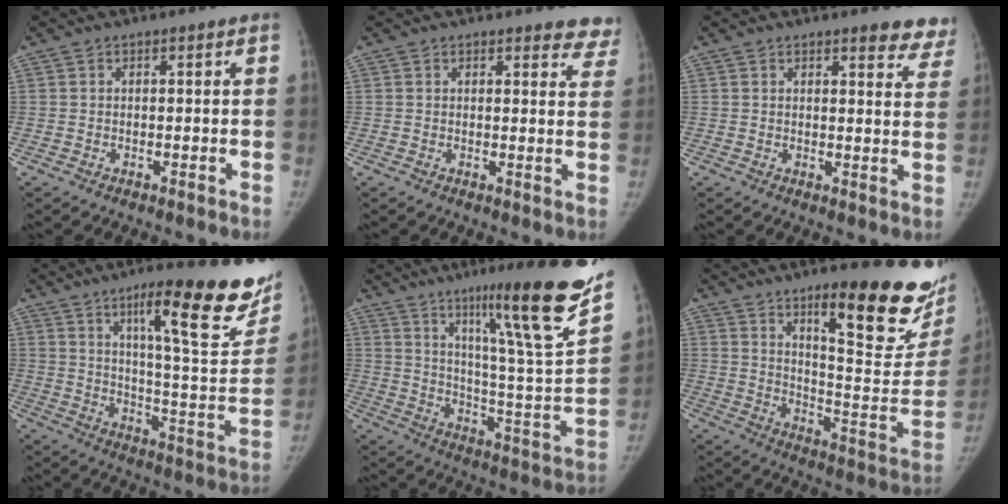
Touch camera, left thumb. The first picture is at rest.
{"total": 6.4, "force": [6.0, 2.3, 0.9], "torque": [0.039, -0.029, 0.038]}
{"total": 7.6, "force": [6.5, 2.4, 3.1], "torque": [0.003, -0.033, 0.054]}
{"total": 24.5, "force": [14.0, 5.3, 19.4], "torque": [-0.228, -0.061, 0.208]}
{"total": 25.6, "force": [15.7, 2.3, 20.0], "torque": [-0.273, -0.074, 0.245]}
{"total": 25.2, "force": [15.8, 6.3, 18.6], "torque": [-0.206, -0.098, 0.232]}